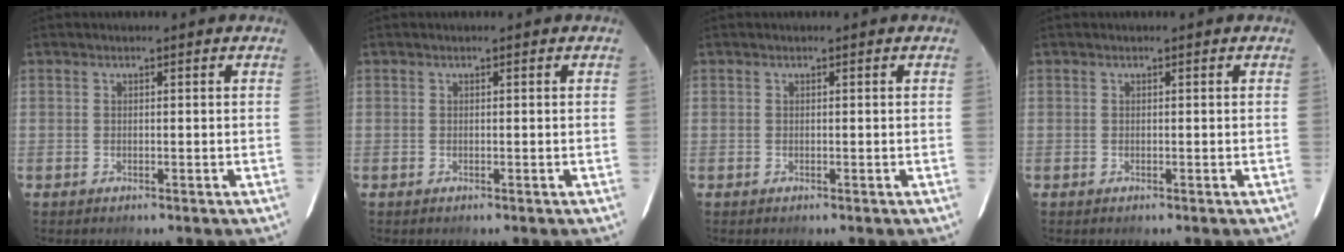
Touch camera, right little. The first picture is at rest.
{"total": 0.0}
{"total": 0.0}
{"total": 0.0}